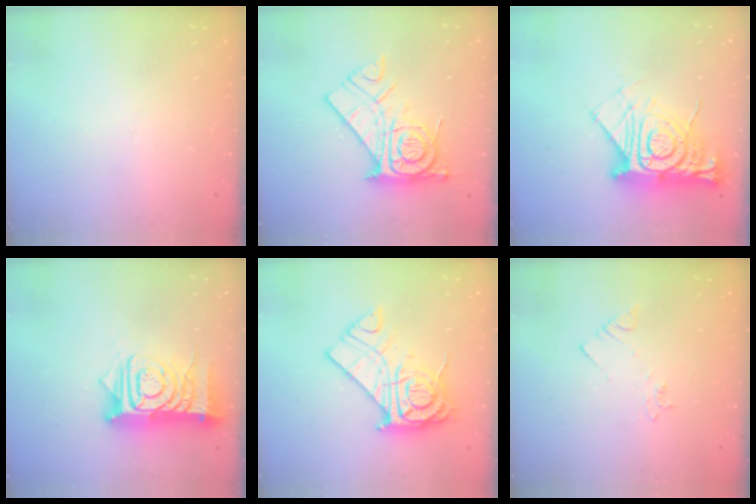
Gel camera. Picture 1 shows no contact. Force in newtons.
{"total": 15.0, "press": 14.9, "slide": 1.1}
{"total": 17.8, "press": 17.7, "slide": 1.6}
{"total": 14.5, "press": 14.4, "slide": 1.6}
{"total": 15.8, "press": 15.8, "slide": 1.4}
{"total": 2.1, "press": 2.1, "slide": 0.3}